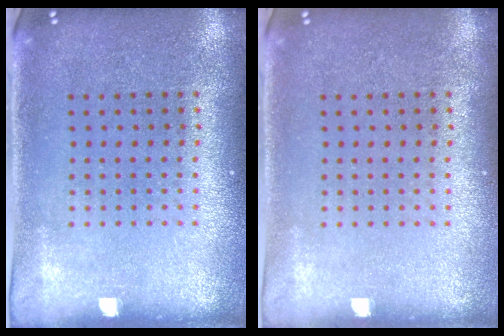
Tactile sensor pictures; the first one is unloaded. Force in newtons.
{"total": 0.0}